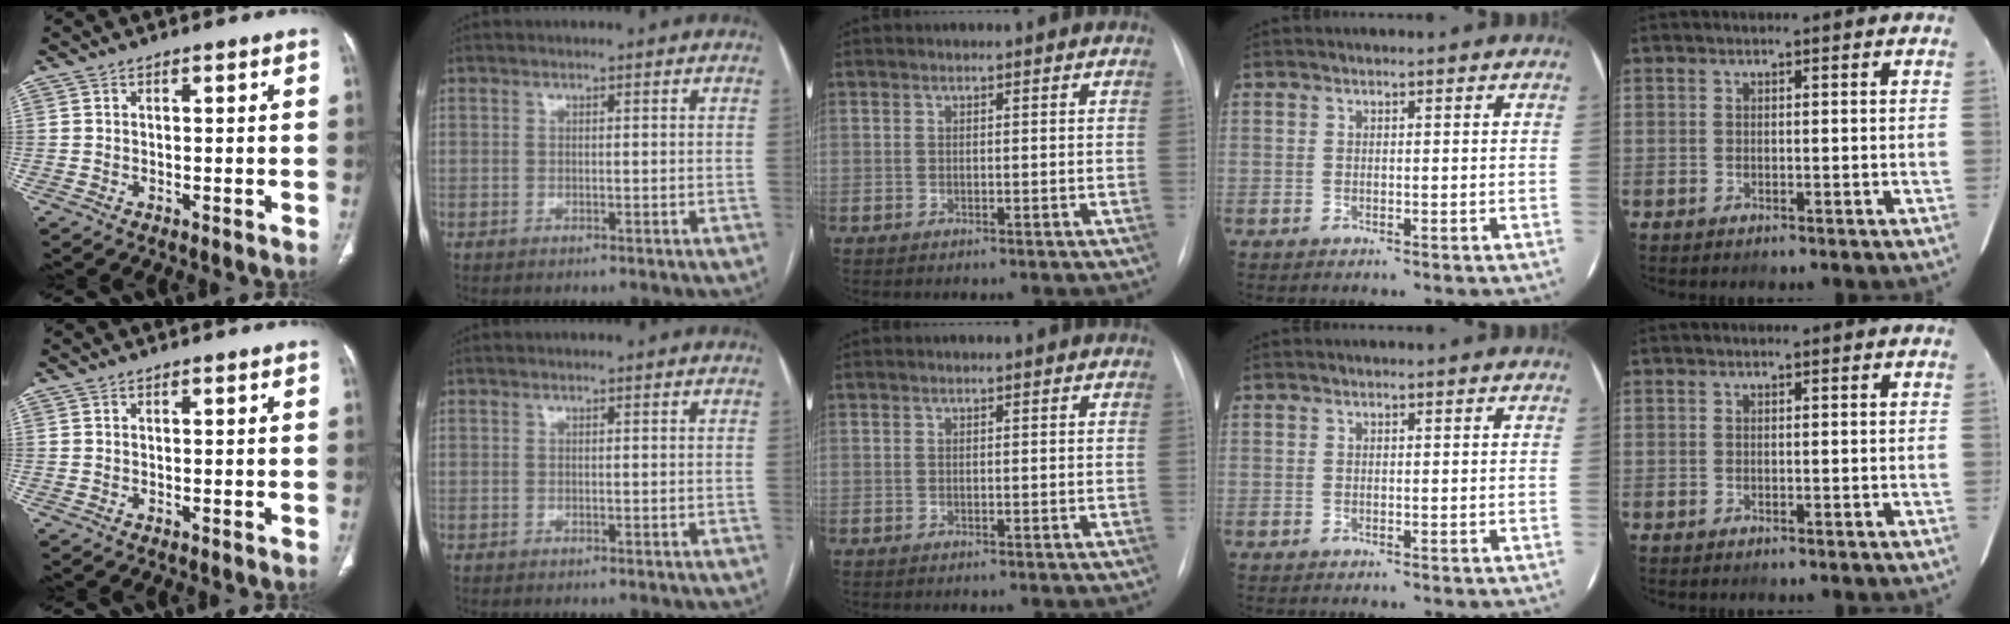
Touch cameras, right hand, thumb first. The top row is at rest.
{}